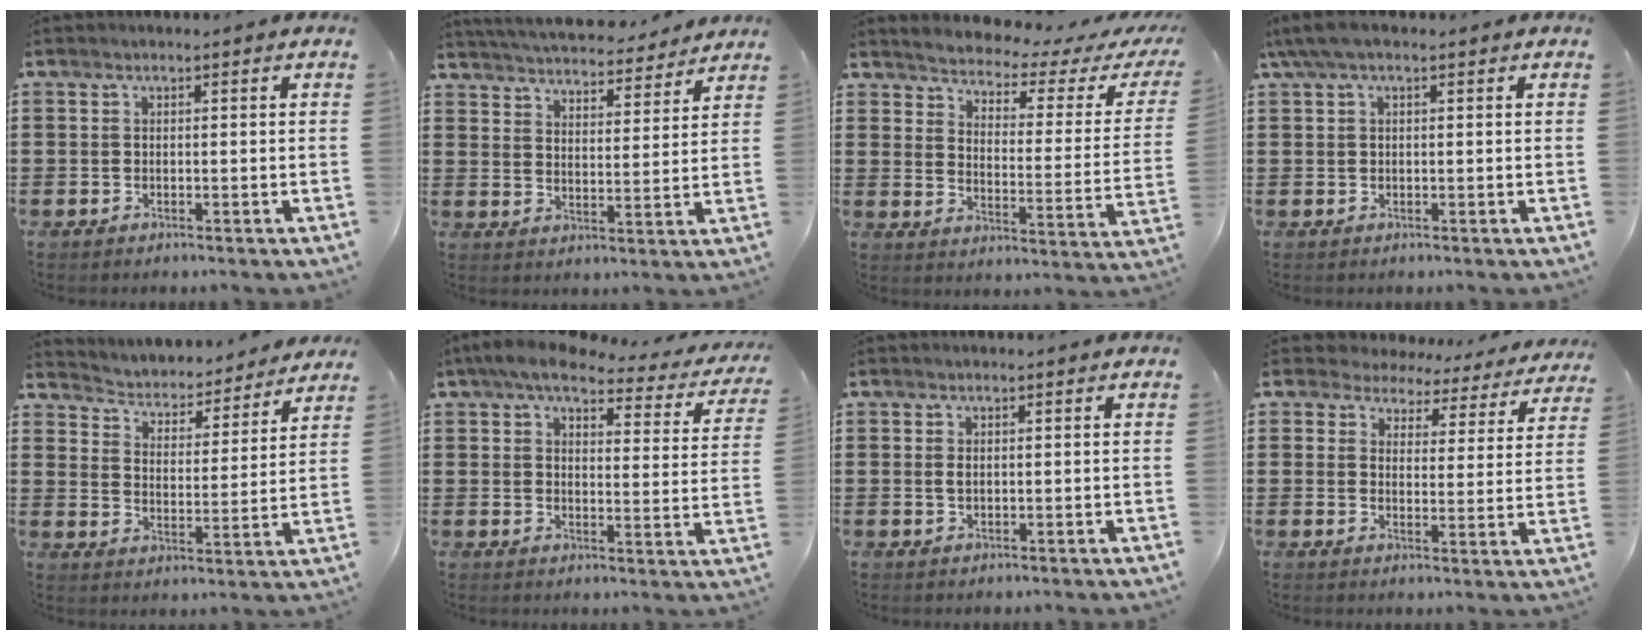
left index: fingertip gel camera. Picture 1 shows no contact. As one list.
[{"total": 4.9, "force": [4.8, 0.1, 0.5], "torque": [-0.033, -0.035, 0.081]}, {"total": 2.6, "force": [2.6, 0.2, 0.6], "torque": [-0.033, -0.028, 0.034]}, {"total": 2.6, "force": [1.0, 0.8, 2.3], "torque": [-0.052, 0.001, 0.015]}, {"total": 3.2, "force": [3.2, 0.3, -0.1], "torque": [-0.021, -0.034, 0.046]}, {"total": 6.3, "force": [5.2, 1.4, 3.3], "torque": [-0.078, -0.024, 0.087]}, {"total": 1.0, "force": [0.3, 0.4, 0.9], "torque": [-0.019, 0.004, 0.004]}, {"total": 4.5, "force": [4.3, 1.5, 0.3], "torque": [-0.033, -0.024, 0.073]}]